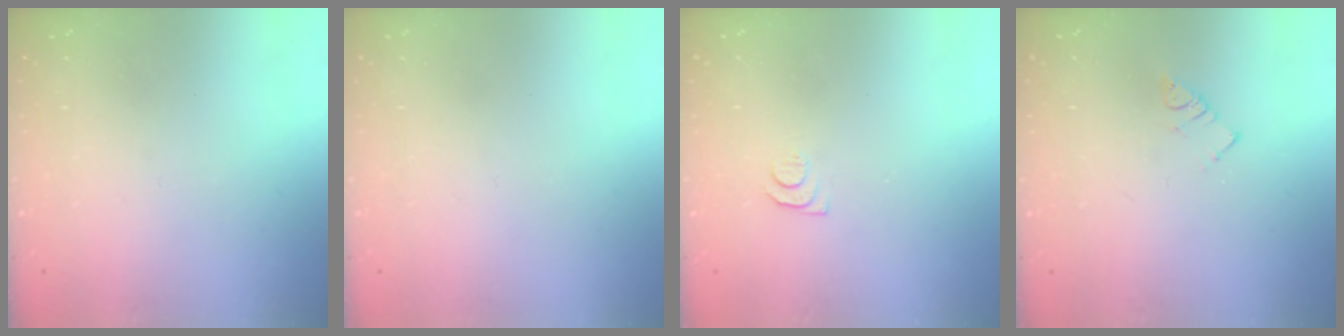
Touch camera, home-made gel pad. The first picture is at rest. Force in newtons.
{"total": 1.6, "press": 1.6, "slide": 0.1}
{"total": 4.4, "press": 4.4, "slide": 0.6}
{"total": 2.5, "press": 2.5, "slide": 0.1}